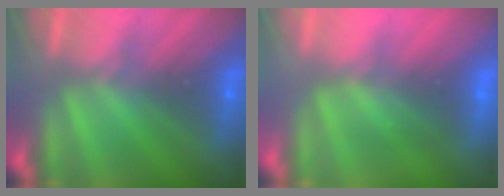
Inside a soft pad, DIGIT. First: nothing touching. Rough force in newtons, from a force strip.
{"total": 2.7}